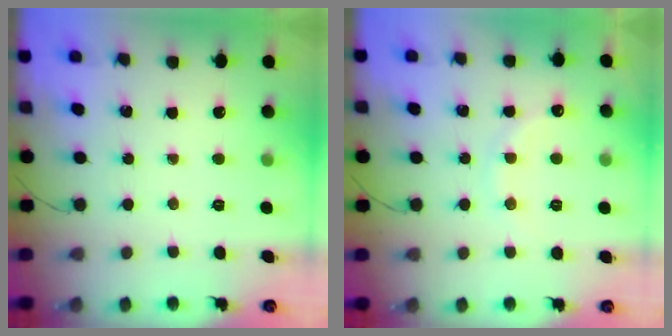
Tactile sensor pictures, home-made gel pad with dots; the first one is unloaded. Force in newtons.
{"total": 8.0, "press": 7.8, "slide": 1.3}